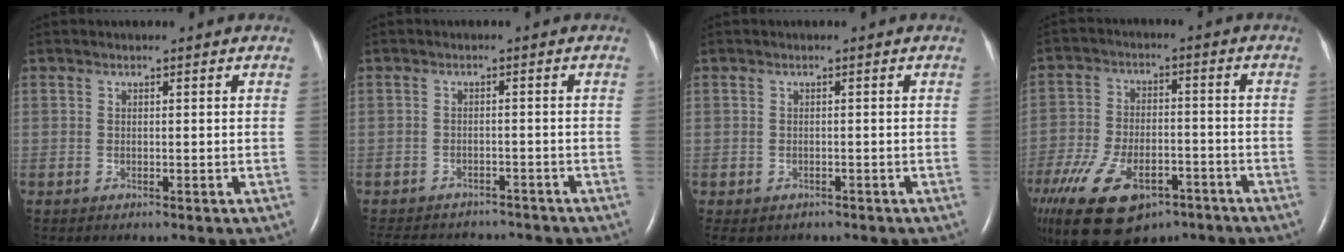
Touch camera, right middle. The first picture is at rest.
{"total": 10.1, "force": [-9.2, 3.4, 2.3], "torque": [-0.045, 0.008, -0.112]}
{"total": 2.9, "force": [-2.1, 1.8, 0.7], "torque": [-0.006, 0.000, -0.026]}
{"total": 19.8, "force": [-12.7, 10.2, 11.3], "torque": [-0.281, -0.020, -0.211]}